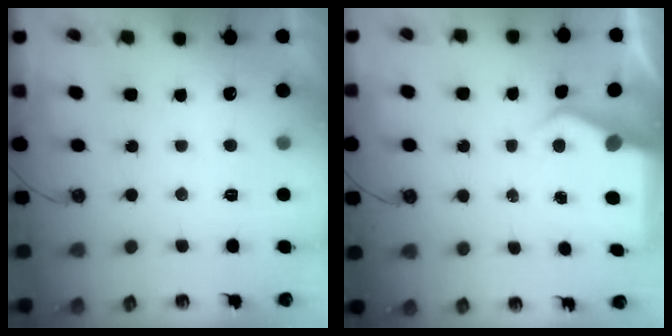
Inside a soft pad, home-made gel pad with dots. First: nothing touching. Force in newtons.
{"total": 4.6, "press": 4.6, "slide": 0.7}